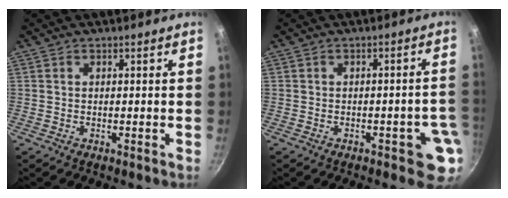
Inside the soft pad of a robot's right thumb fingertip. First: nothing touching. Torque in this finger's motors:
{"motor_torque": [1.68, 1.24, 1.14, -0.75, 0.01]}